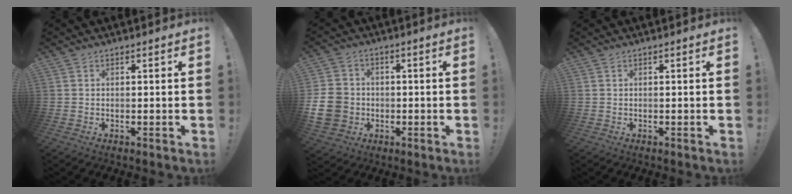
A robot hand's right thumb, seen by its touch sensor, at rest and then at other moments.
{"total": 11.8, "force": [-2.1, 10.2, 5.4], "torque": [-0.109, 0.023, -0.031]}
{"total": 0.0}